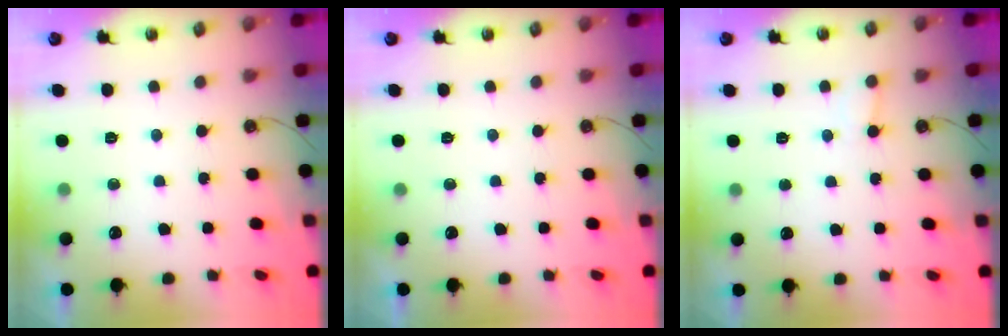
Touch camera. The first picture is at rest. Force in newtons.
{"total": 0.0}
{"total": 4.8, "press": 4.7, "slide": 0.6}